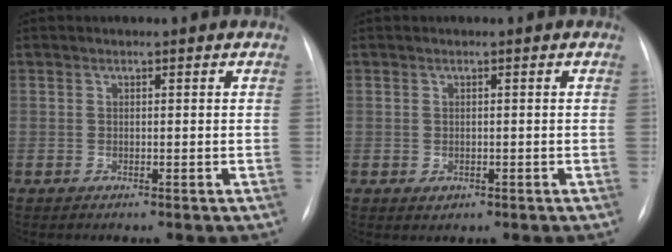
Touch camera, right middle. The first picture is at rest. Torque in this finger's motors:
{"motor_torque": [0.31, -0.26, 0.04, 0.00]}